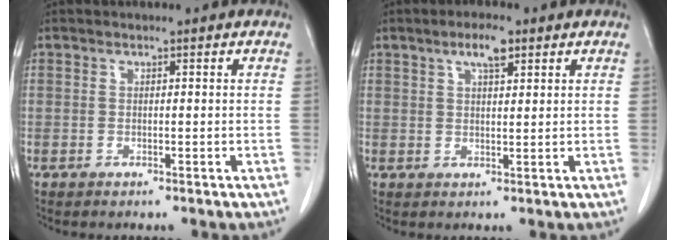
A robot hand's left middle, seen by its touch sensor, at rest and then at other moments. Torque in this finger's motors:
{"motor_torque": [0.67, -0.39, 0.05, 0.02]}